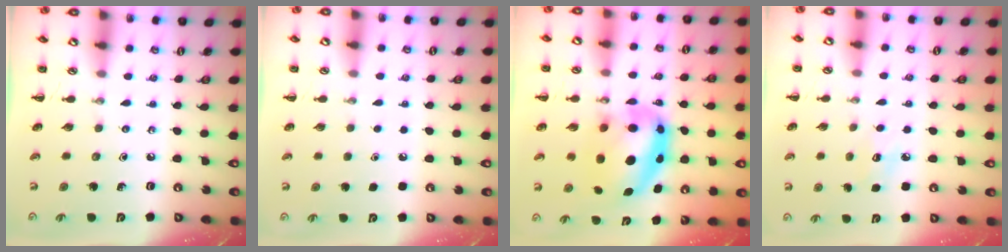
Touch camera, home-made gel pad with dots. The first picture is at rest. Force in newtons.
{"total": 1.8, "press": 1.8, "slide": 0.1}
{"total": 12.0, "press": 11.7, "slide": 2.9}
{"total": 6.4, "press": 6.1, "slide": 1.8}